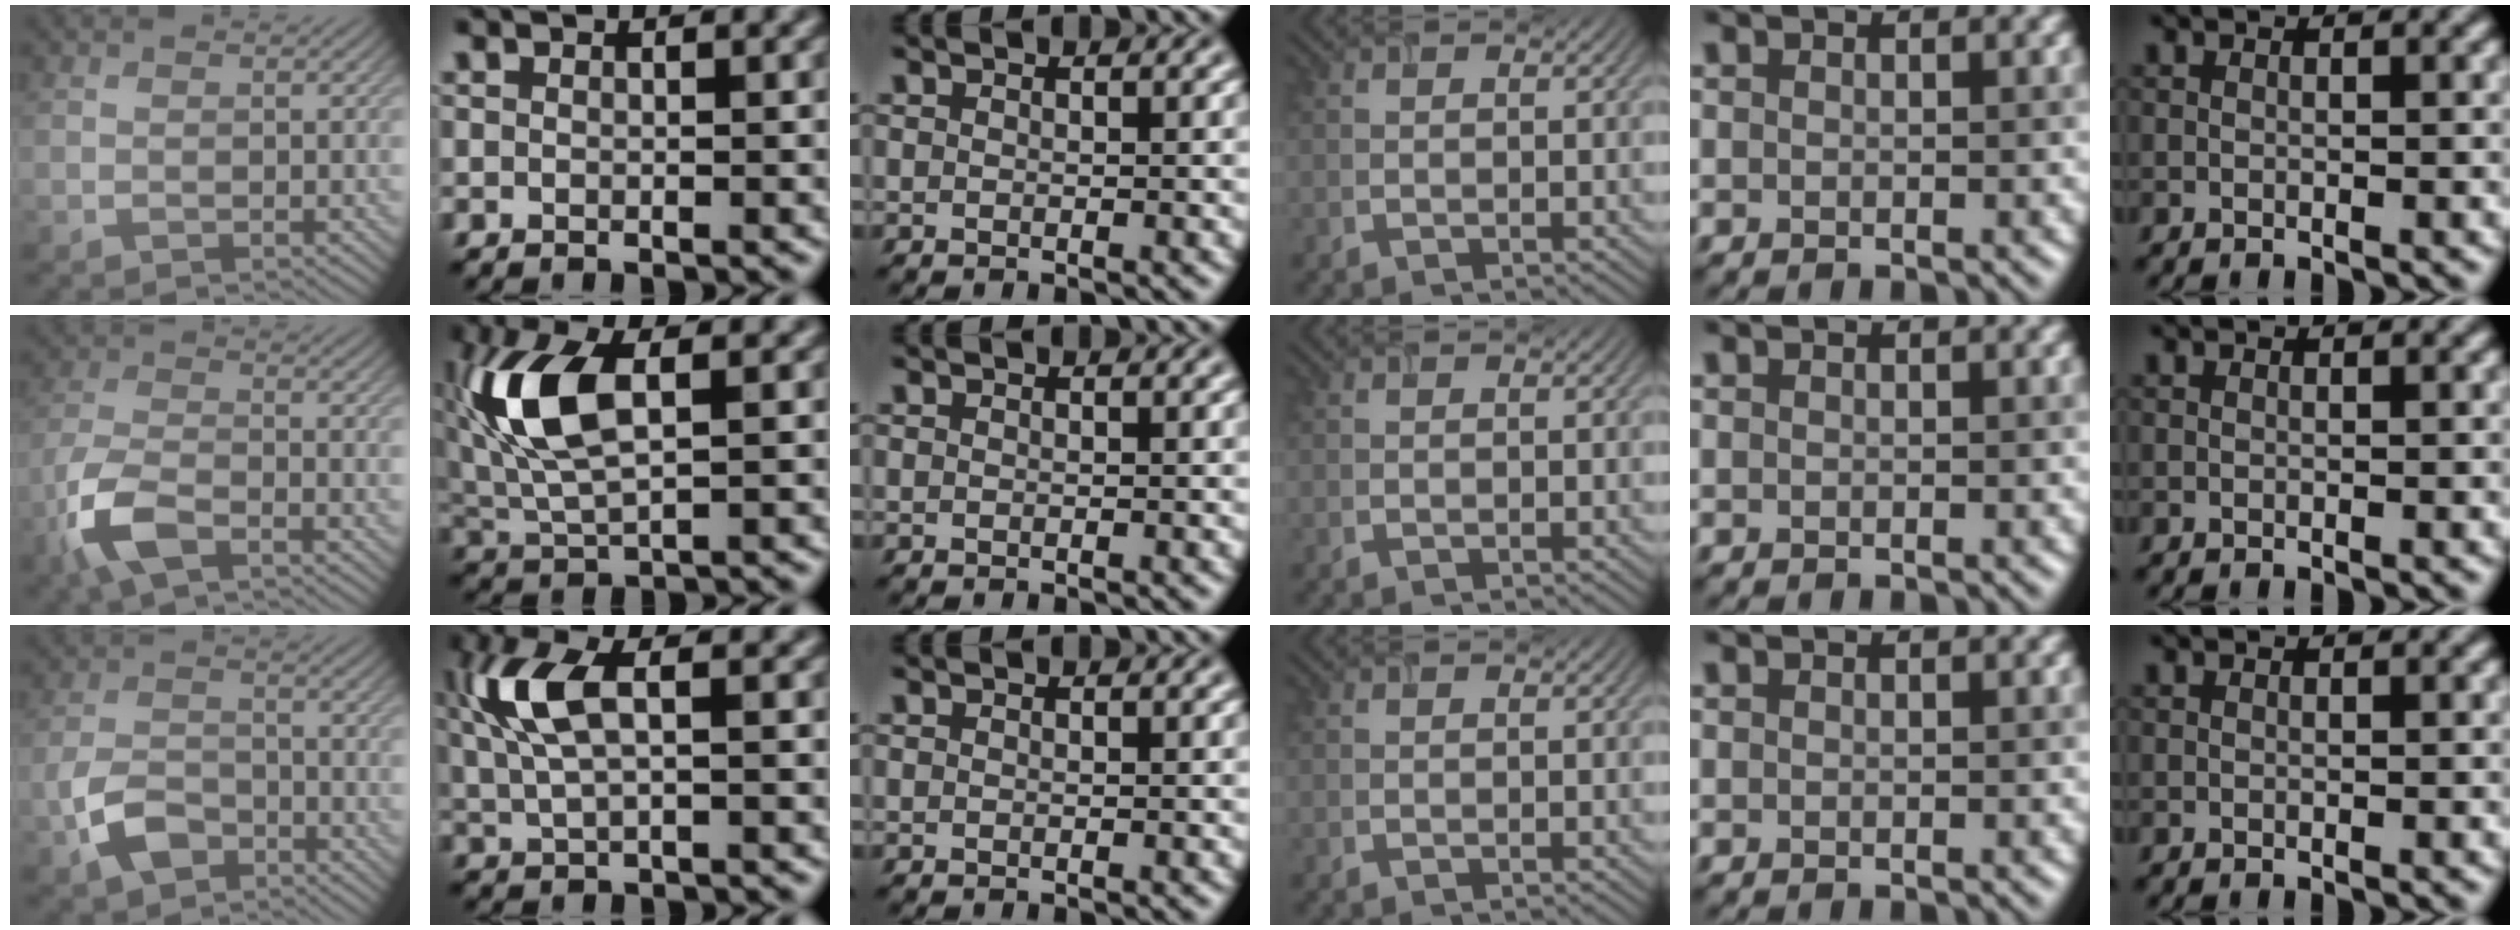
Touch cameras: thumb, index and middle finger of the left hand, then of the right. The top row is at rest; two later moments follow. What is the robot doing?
{"motion": "insert", "object": "airpods case & airpods"}